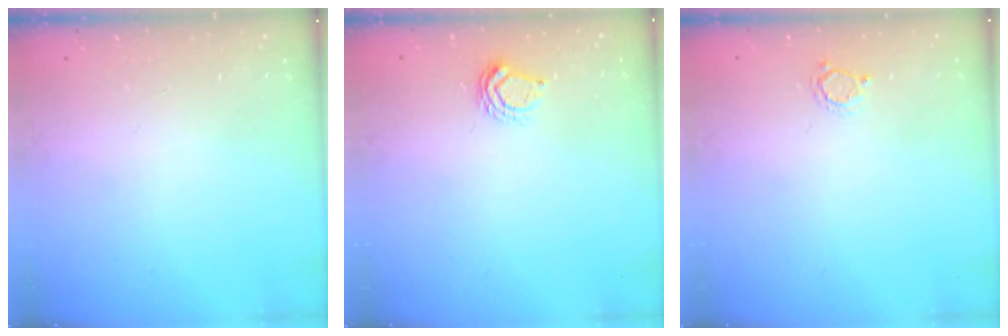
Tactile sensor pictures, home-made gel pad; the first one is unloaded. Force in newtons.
{"total": 4.8, "press": 4.8, "slide": 0.6}
{"total": 2.6, "press": 2.6, "slide": 0.4}